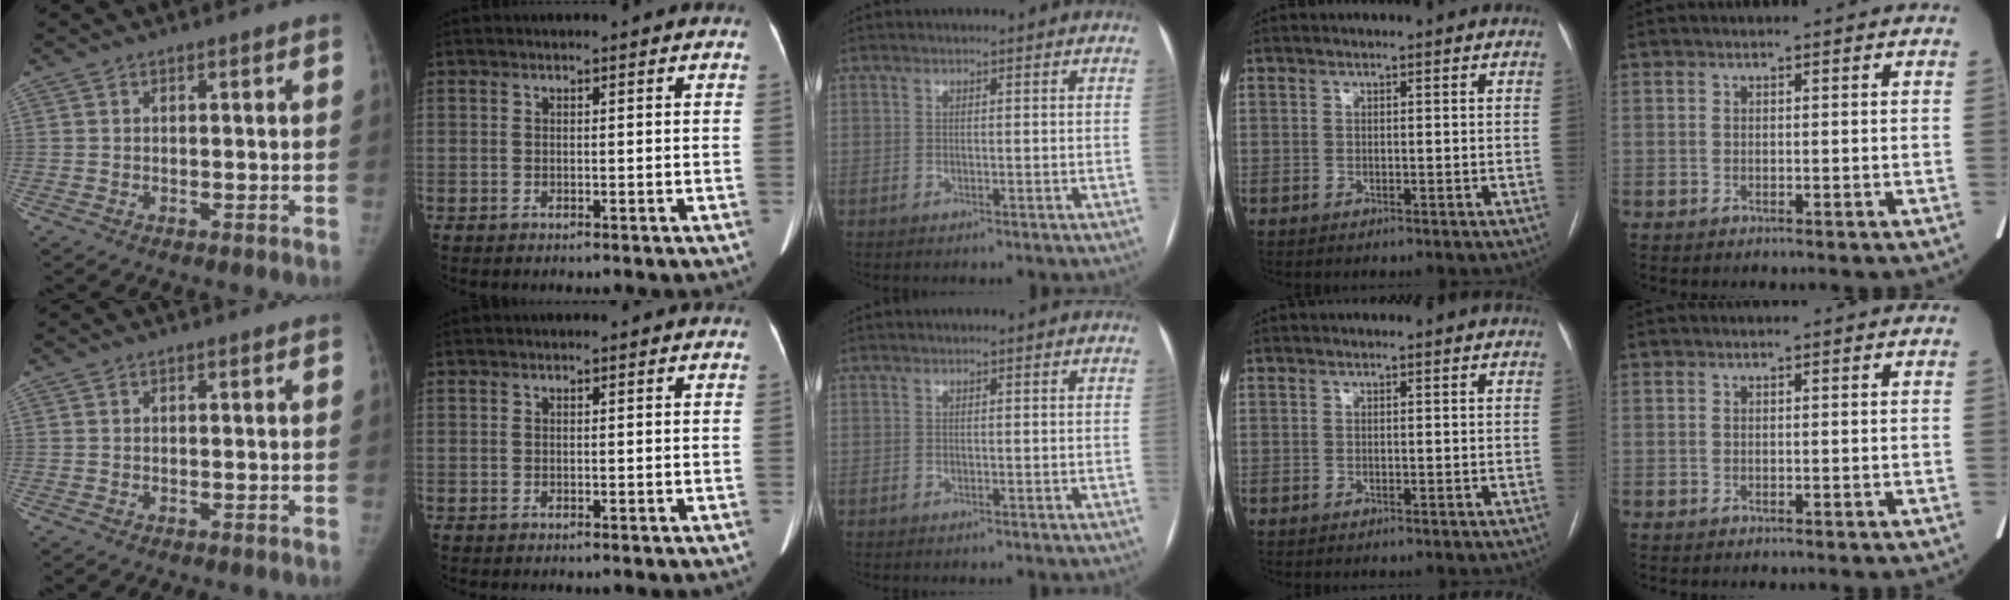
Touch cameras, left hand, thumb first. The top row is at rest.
{}